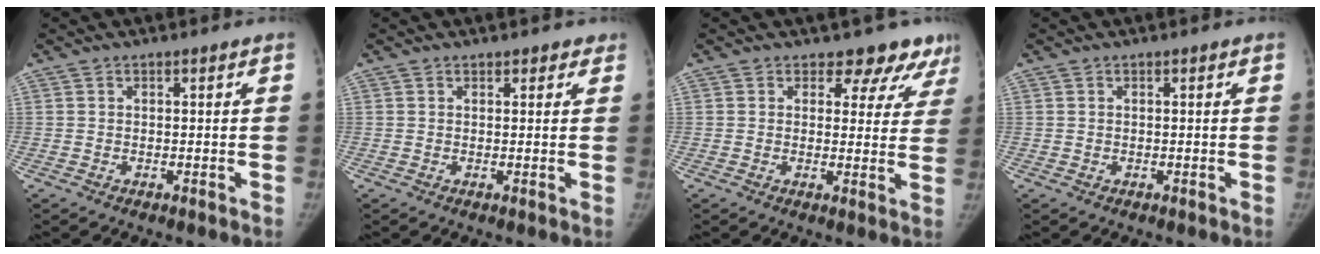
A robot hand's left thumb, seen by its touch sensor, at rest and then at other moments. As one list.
[{"total": 1.7, "force": [1.3, 1.0, 0.4], "torque": [0.017, -0.003, 0.010]}, {"total": 8.2, "force": [6.7, 4.6, 1.2], "torque": [0.042, -0.030, 0.055]}, {"total": 0.0}]